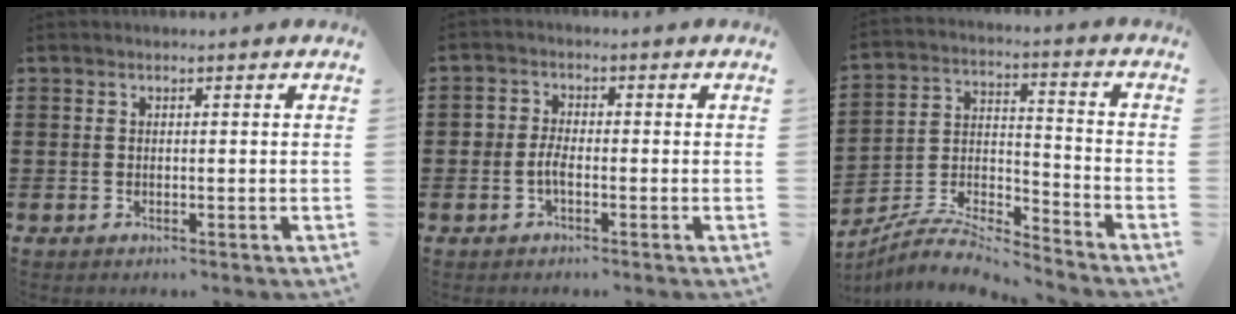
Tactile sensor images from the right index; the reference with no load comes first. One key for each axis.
{"total": 2.5, "fx": -1.0, "fy": 1.4, "fz": 1.8, "tx": -0.045, "ty": 0.000, "tz": -0.023}
{"total": 7.2, "fx": -6.8, "fy": 0.8, "fz": 2.0, "tx": -0.042, "ty": 0.000, "tz": -0.137}